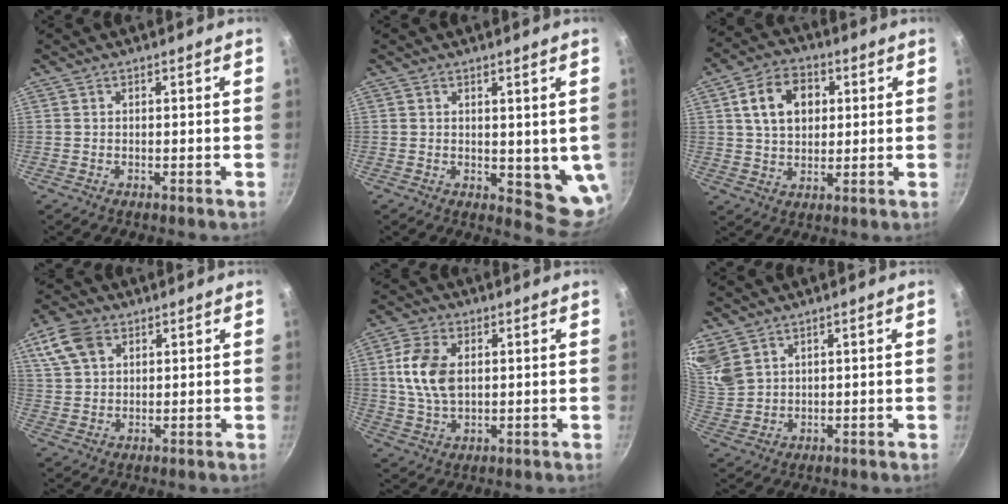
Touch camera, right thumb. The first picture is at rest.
{"total": 7.3, "force": [1.5, 3.9, 6.0], "torque": [-0.065, -0.025, 0.028]}
{"total": 11.0, "force": [2.8, 7.9, 7.1], "torque": [-0.099, 0.008, 0.043]}
{"total": 8.4, "force": [3.9, 5.6, 4.9], "torque": [-0.093, 0.003, 0.073]}
{"total": 10.1, "force": [1.8, 6.4, 7.7], "torque": [-0.137, -0.001, 0.034]}
{"total": 8.1, "force": [5.6, 4.9, 3.2], "torque": [-0.056, -0.012, 0.125]}